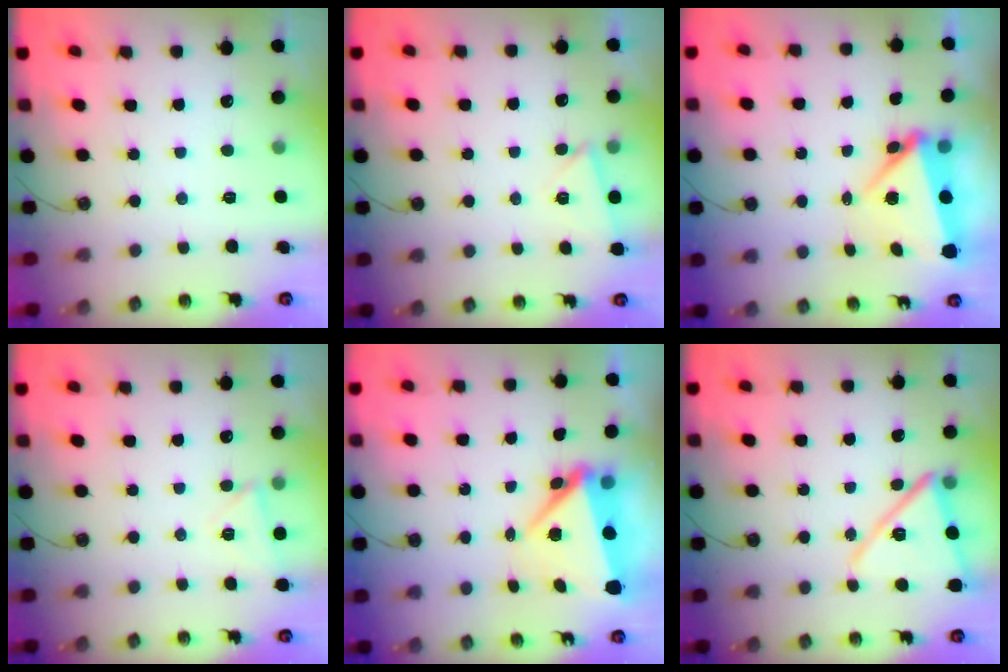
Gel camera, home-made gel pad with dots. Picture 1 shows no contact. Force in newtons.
{"total": 2.7, "press": 2.4, "slide": 1.2}
{"total": 6.8, "press": 6.7, "slide": 1.3}
{"total": 3.7, "press": 3.7, "slide": 0.3}
{"total": 9.3, "press": 8.2, "slide": 4.3}
{"total": 14.2, "press": 14.1, "slide": 1.2}